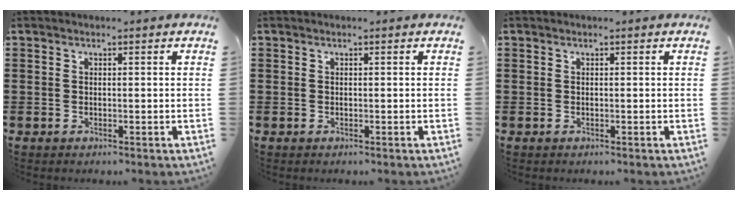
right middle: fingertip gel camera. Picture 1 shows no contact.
{"total": 0.0}
{"total": 0.0}